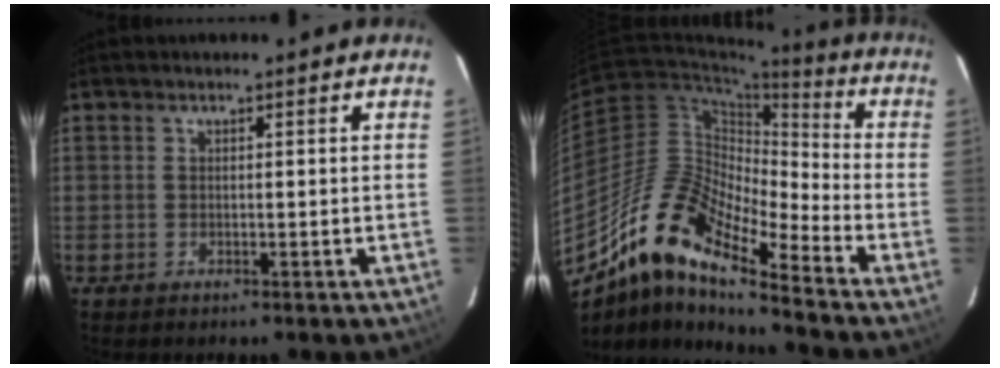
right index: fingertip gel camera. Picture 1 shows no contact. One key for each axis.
{"total": 15.4, "fx": -11.6, "fy": 3.1, "fz": 9.6, "tx": -0.157, "ty": -0.001, "tz": -0.236}